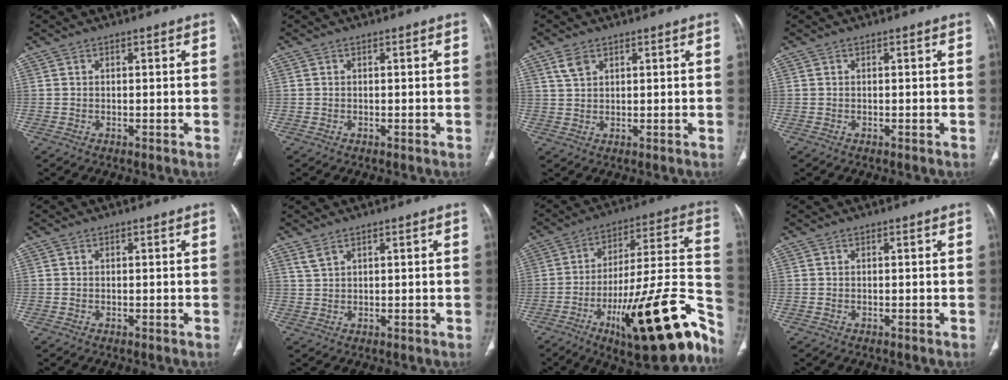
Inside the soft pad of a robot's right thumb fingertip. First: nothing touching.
{"total": 0.0}
{"total": 3.0, "force": [1.8, 1.7, 1.7], "torque": [-0.033, -0.002, 0.044]}
{"total": 0.0}
{"total": 0.0}
{"total": 2.1, "force": [1.6, 0.7, 1.2], "torque": [-0.026, 0.000, 0.043]}
{"total": 29.4, "force": [-14.6, 8.2, 24.2], "torque": [-0.278, 0.086, -0.213]}
{"total": 0.0}